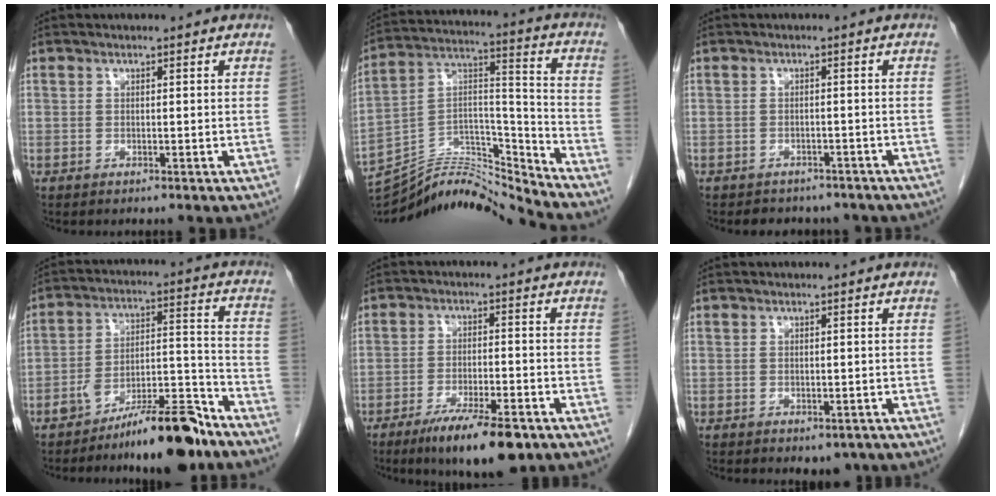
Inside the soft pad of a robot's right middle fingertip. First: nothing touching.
{"total": 17.1, "force": [-16.8, -0.5, 3.0], "torque": [-0.044, 0.047, -0.292]}
{"total": 6.7, "force": [-5.8, 3.0, 1.4], "torque": [-0.014, 0.009, -0.061]}
{"total": 13.3, "force": [-10.1, 2.5, 8.3], "torque": [-0.125, 0.028, -0.164]}
{"total": 10.7, "force": [-7.0, 2.0, 7.9], "torque": [-0.129, -0.020, -0.109]}
{"total": 2.1, "force": [-1.2, 1.2, 1.3], "torque": [-0.010, -0.003, -0.005]}